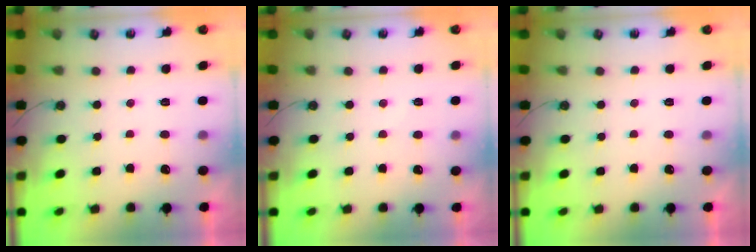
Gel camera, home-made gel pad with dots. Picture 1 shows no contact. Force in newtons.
{"total": 2.1, "press": 2.1, "slide": 0.3}
{"total": 0.0}